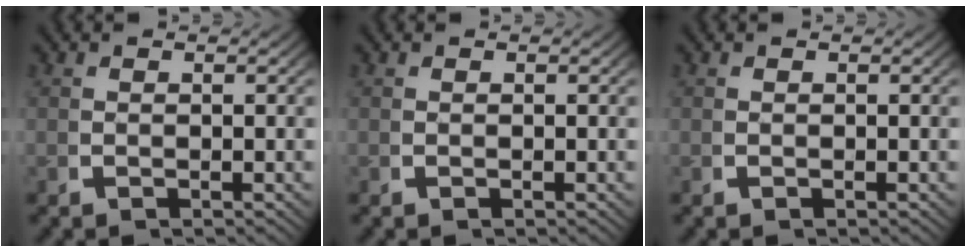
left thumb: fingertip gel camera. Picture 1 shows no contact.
{"total": 0.0}
{"total": 0.0}